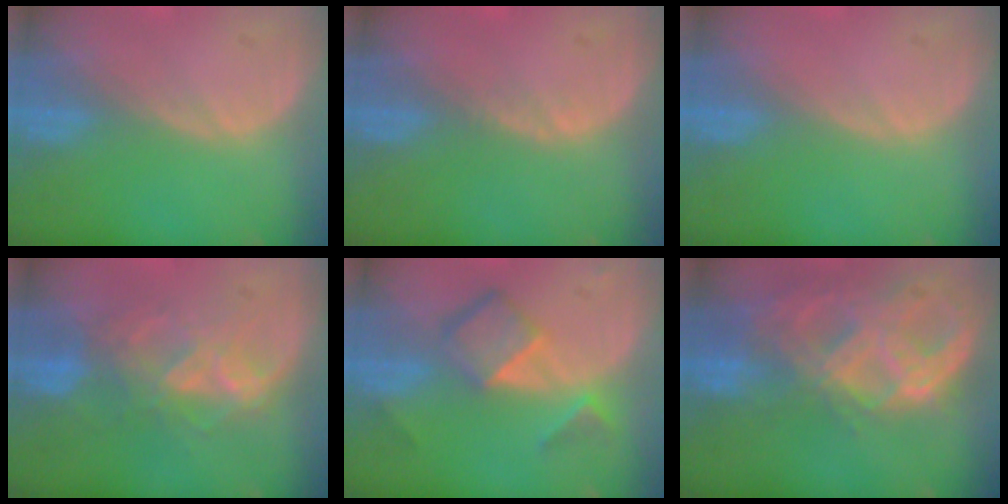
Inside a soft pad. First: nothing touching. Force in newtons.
{"total": 0.7, "press": 0.6, "slide": 0.3}
{"total": 0.0}
{"total": 7.1, "press": 6.7, "slide": 2.4}
{"total": 6.9, "press": 6.0, "slide": 3.5}
{"total": 11.4, "press": 9.7, "slide": 6.1}